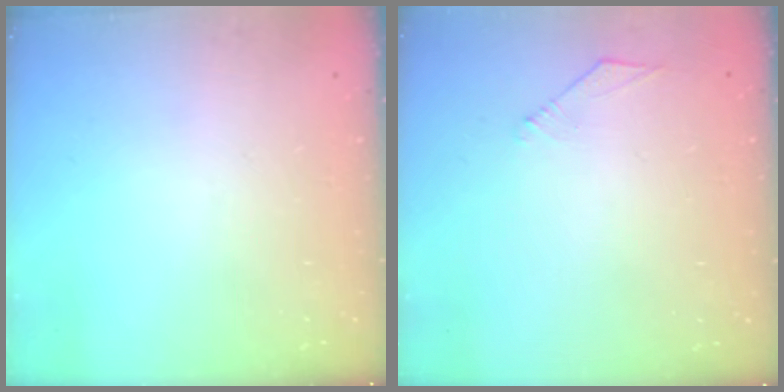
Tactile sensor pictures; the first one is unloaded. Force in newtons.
{"total": 2.6, "press": 2.5, "slide": 0.6}